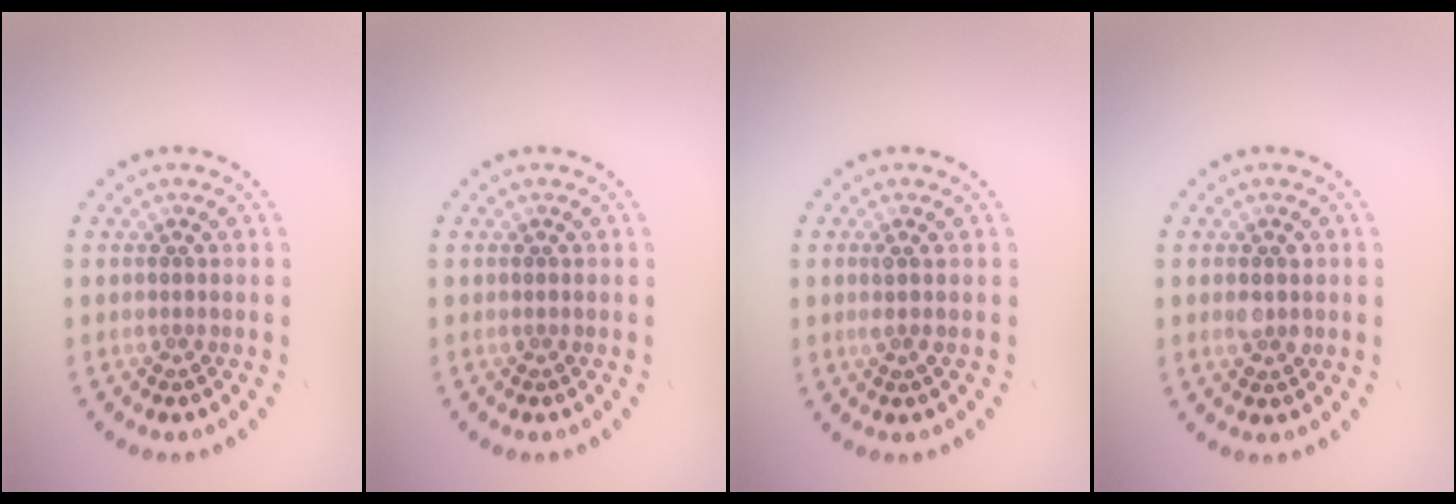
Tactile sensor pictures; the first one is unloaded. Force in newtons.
{"total": 0.0}
{"total": 0.8, "press": 0.6, "slide": 0.5}
{"total": 1.7, "press": 1.7, "slide": 0.1}